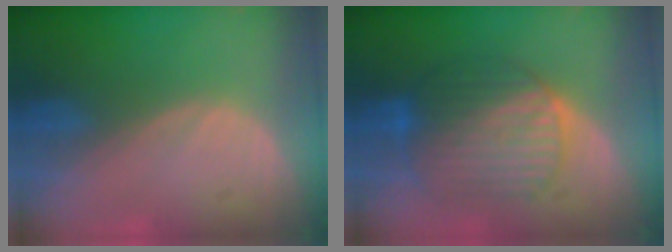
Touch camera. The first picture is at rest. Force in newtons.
{"total": 9.5, "press": 9.4, "slide": 0.9}